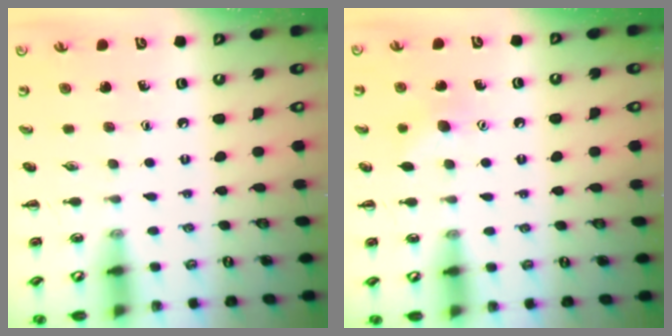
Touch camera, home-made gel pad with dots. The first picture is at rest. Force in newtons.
{"total": 5.9, "press": 5.7, "slide": 1.3}